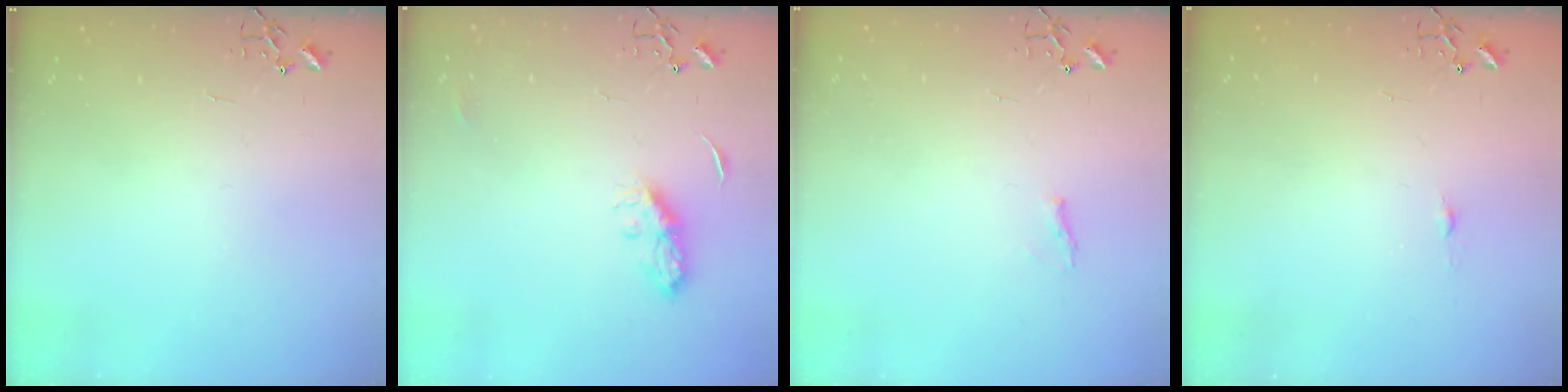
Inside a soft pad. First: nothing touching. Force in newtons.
{"total": 7.2, "press": 7.2, "slide": 0.3}
{"total": 4.7, "press": 4.6, "slide": 0.6}
{"total": 3.3, "press": 3.3, "slide": 0.4}